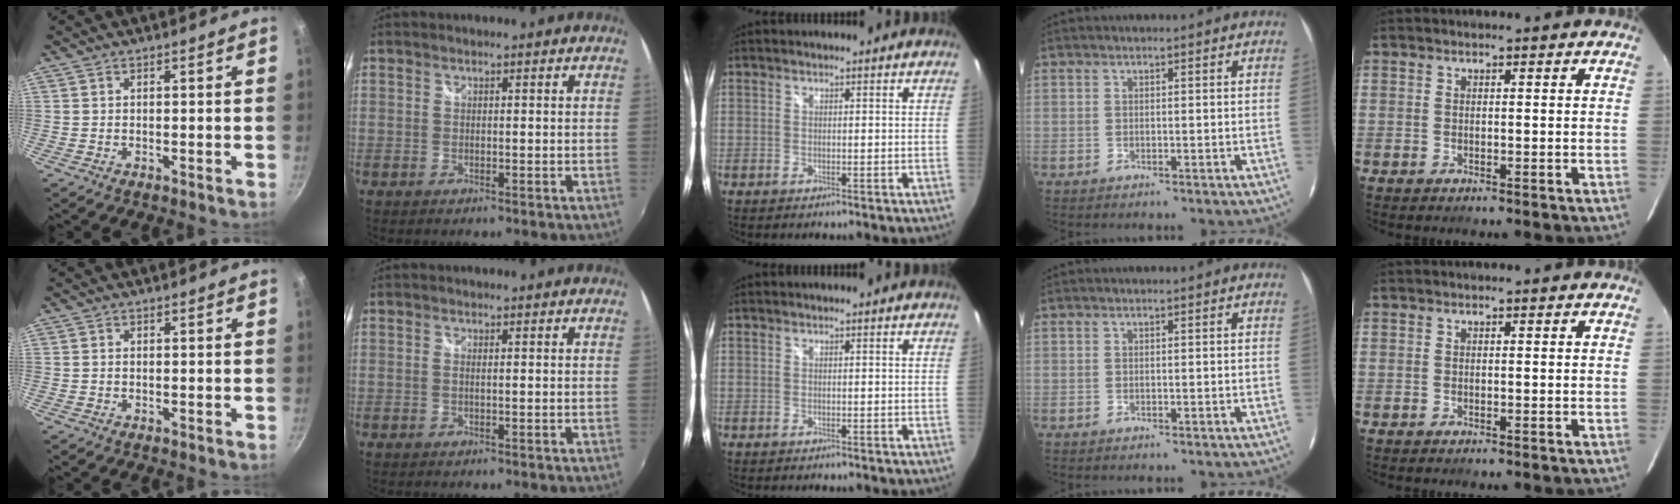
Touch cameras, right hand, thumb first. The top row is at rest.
{"thumb": {"total": 0.7, "force": [-0.1, 0.6, 0.4], "torque": [-0.007, 0.004, -0.002]}, "index": {"total": 0.7, "force": [-0.1, -0.1, 0.7], "torque": [-0.014, 0.000, -0.003]}}